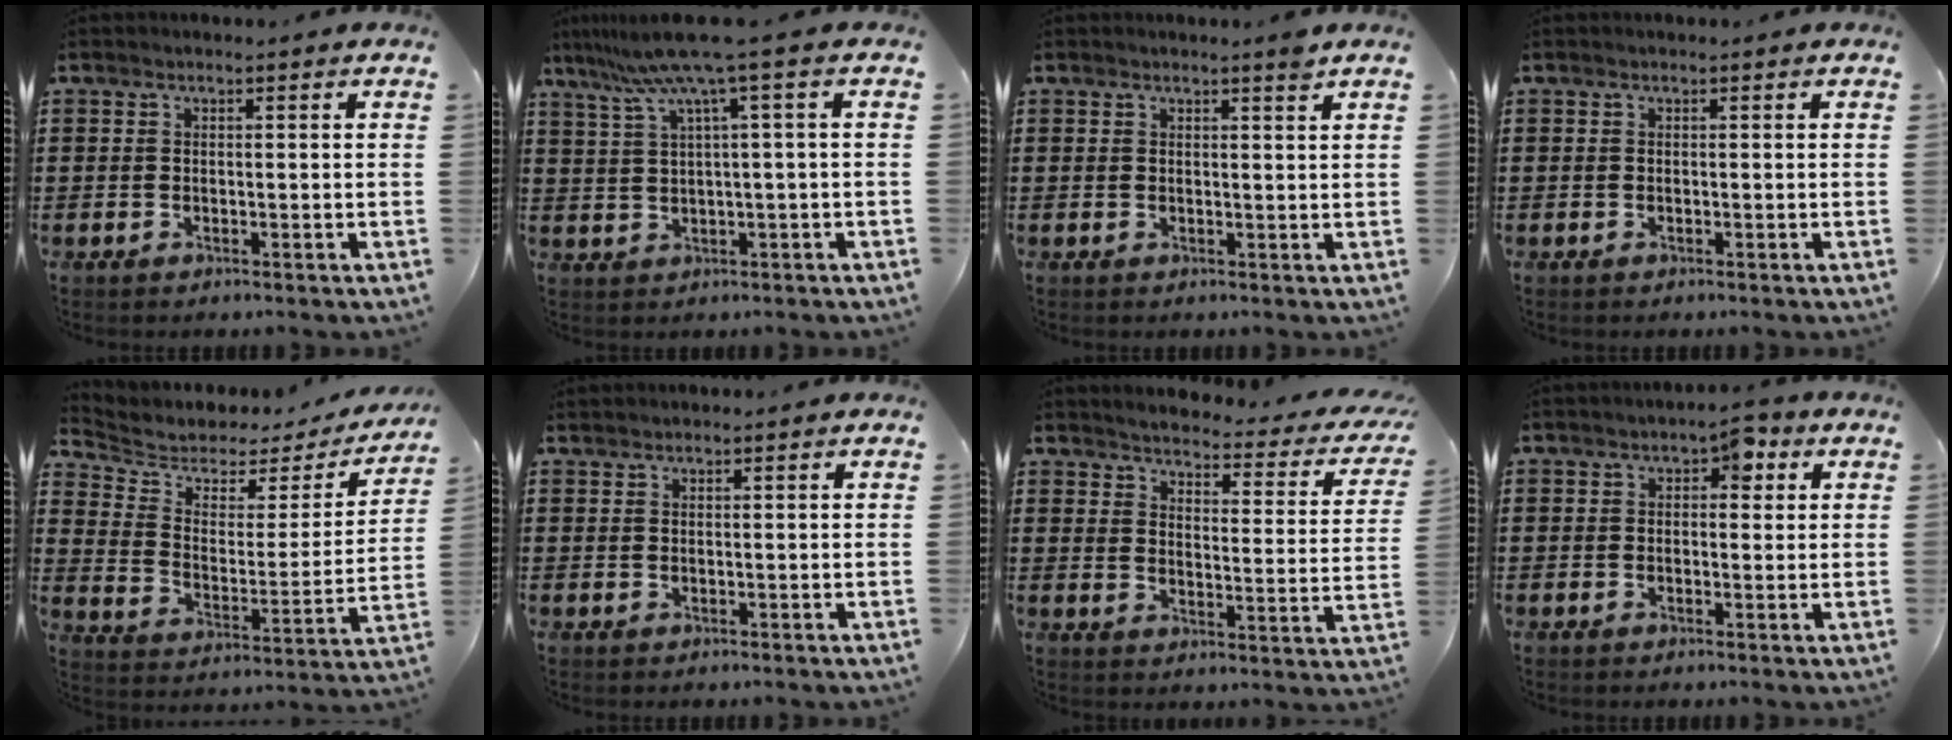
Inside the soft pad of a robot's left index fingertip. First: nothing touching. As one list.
[{"total": 7.9, "force": [3.8, -1.0, 6.8], "torque": [-0.154, -0.026, 0.059]}, {"total": 1.9, "force": [1.5, -0.2, 1.2], "torque": [-0.018, -0.005, 0.026]}, {"total": 0.0}, {"total": 4.4, "force": [3.5, 2.5, 1.1], "torque": [-0.052, -0.020, 0.056]}, {"total": 0.8, "force": [0.8, 0.2, 0.0], "torque": [-0.001, 0.000, 0.017]}, {"total": 3.0, "force": [2.9, -0.3, 0.8], "torque": [-0.036, -0.029, 0.042]}, {"total": 2.8, "force": [1.4, 1.8, 1.7], "torque": [-0.023, 0.005, 0.018]}]